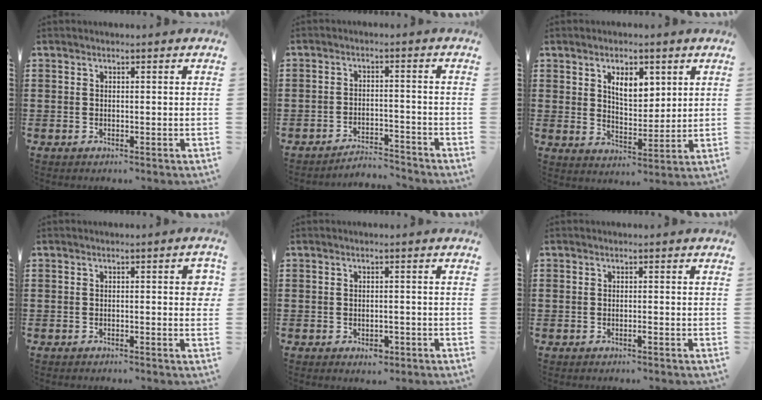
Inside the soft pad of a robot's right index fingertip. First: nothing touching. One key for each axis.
{"total": 3.7, "fx": -3.7, "fy": 0.3, "fz": 0.0, "tx": -0.007, "ty": 0.001, "tz": -0.079}
{"total": 5.6, "fx": 2.7, "fy": 2.8, "fz": 4.1, "tx": -0.075, "ty": 0.004, "tz": 0.043}
{"total": 2.6, "fx": -0.2, "fy": 0.3, "fz": 2.5, "tx": -0.035, "ty": -0.005, "tz": -0.006}
{"total": 1.9, "fx": -1.0, "fy": 1.1, "fz": 1.2, "tx": -0.025, "ty": 0.002, "tz": -0.018}
{"total": 0.5, "fx": -0.4, "fy": 0.1, "fz": 0.4, "tx": -0.008, "ty": -0.002, "tz": -0.007}